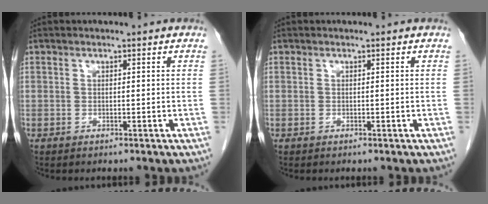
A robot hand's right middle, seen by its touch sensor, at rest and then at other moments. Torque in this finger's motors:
{"motor_torque": [0.20, -0.07, -0.03, 0.00]}